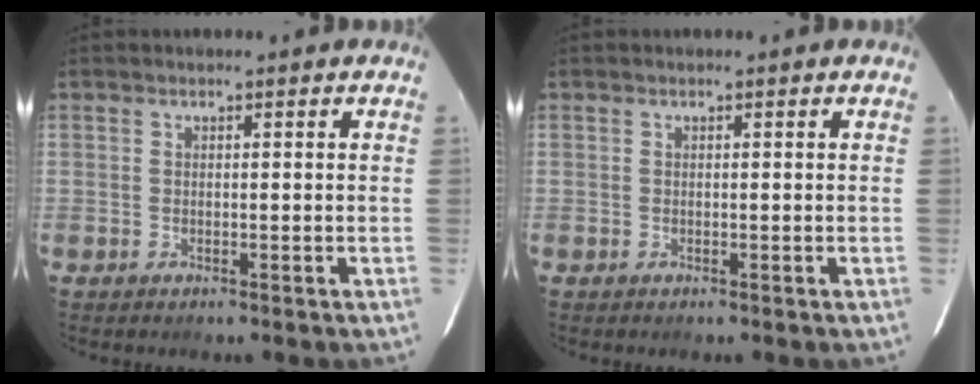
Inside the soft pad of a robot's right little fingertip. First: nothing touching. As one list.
[{"total": 0.0}]